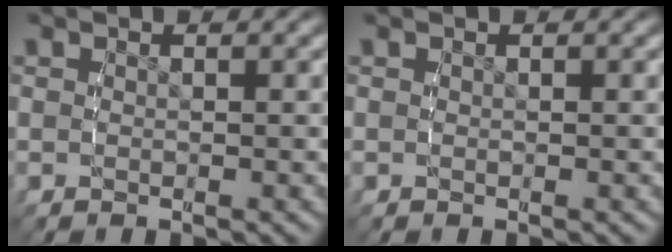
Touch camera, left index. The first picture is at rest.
{"total": 0.0}